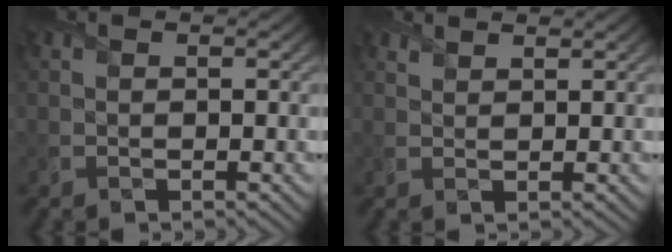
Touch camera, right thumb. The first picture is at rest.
{"total": 1.5, "force": [1.4, 0.3, 0.4], "torque": [-0.015, 0.000, 0.031]}